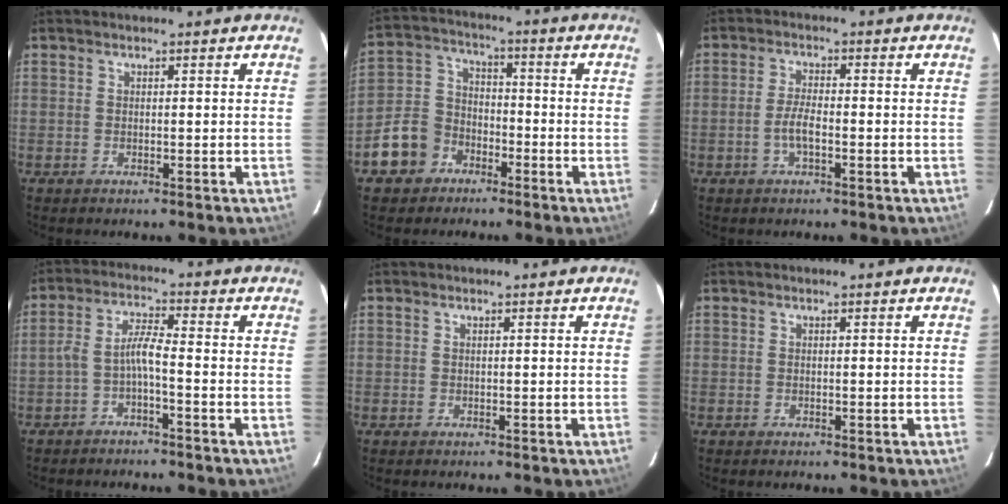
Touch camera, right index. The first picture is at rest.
{"total": 10.0, "force": [-5.7, 7.6, 3.1], "torque": [-0.090, 0.032, -0.093]}
{"total": 3.7, "force": [-1.4, 1.0, 3.3], "torque": [-0.072, 0.002, -0.027]}
{"total": 4.1, "force": [-2.3, 0.3, 3.4], "torque": [-0.085, 0.013, -0.042]}
{"total": 0.0}
{"total": 0.0}